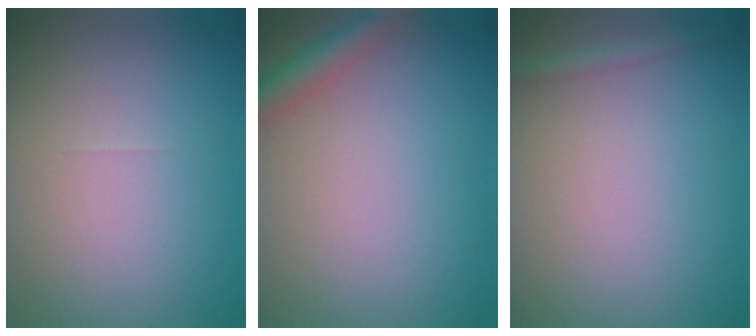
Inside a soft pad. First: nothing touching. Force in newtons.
{"total": 2.9, "press": 2.9, "slide": 0.2}
{"total": 1.1, "press": 1.1, "slide": 0.1}